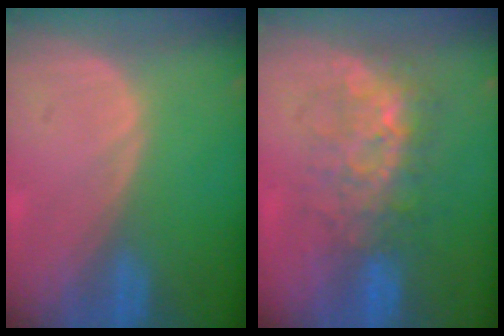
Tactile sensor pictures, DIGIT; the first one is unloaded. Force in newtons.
{"total": 7.9, "press": 7.5, "slide": 2.7}